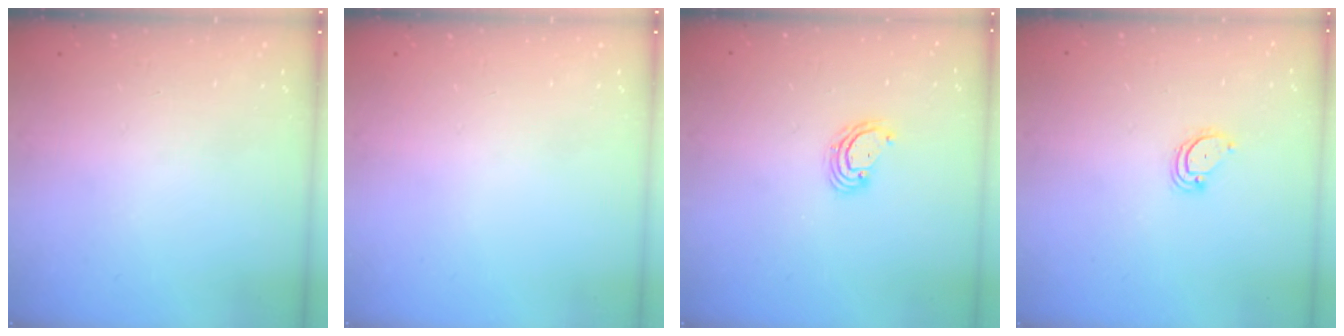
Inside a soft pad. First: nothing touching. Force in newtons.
{"total": 0.0}
{"total": 3.8, "press": 3.8, "slide": 0.1}
{"total": 3.9, "press": 3.9, "slide": 0.2}